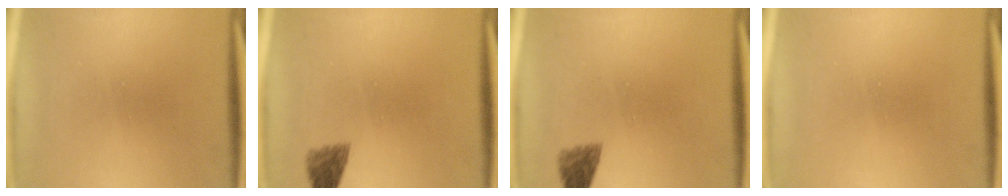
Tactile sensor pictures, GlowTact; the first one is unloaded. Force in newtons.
{"total": 2.0}
{"total": 2.0}
{"total": 0.0}